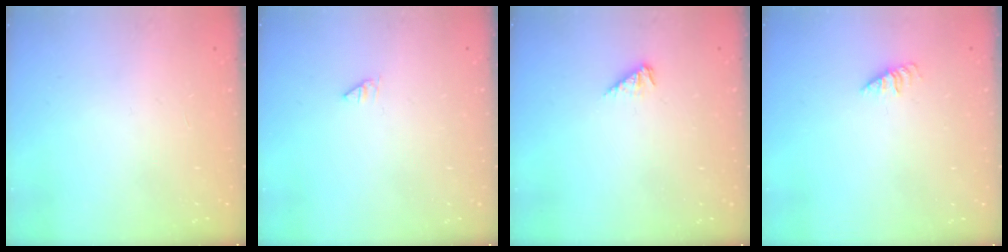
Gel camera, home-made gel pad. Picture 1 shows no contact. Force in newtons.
{"total": 0.0}
{"total": 4.0, "press": 4.0, "slide": 0.6}
{"total": 0.6, "press": 0.6, "slide": 0.2}